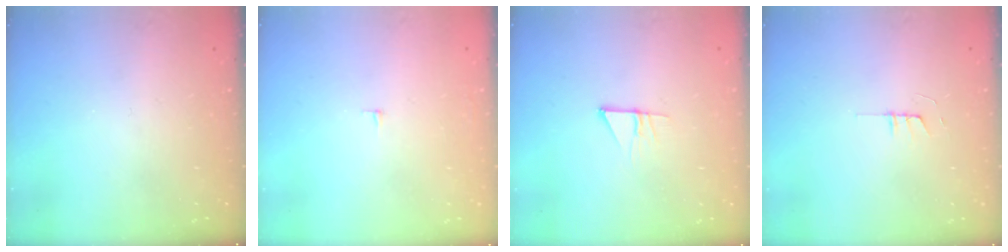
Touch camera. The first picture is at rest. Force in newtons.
{"total": 2.7, "press": 2.7, "slide": 0.2}
{"total": 4.2, "press": 4.2, "slide": 0.4}
{"total": 3.7, "press": 3.7, "slide": 0.3}